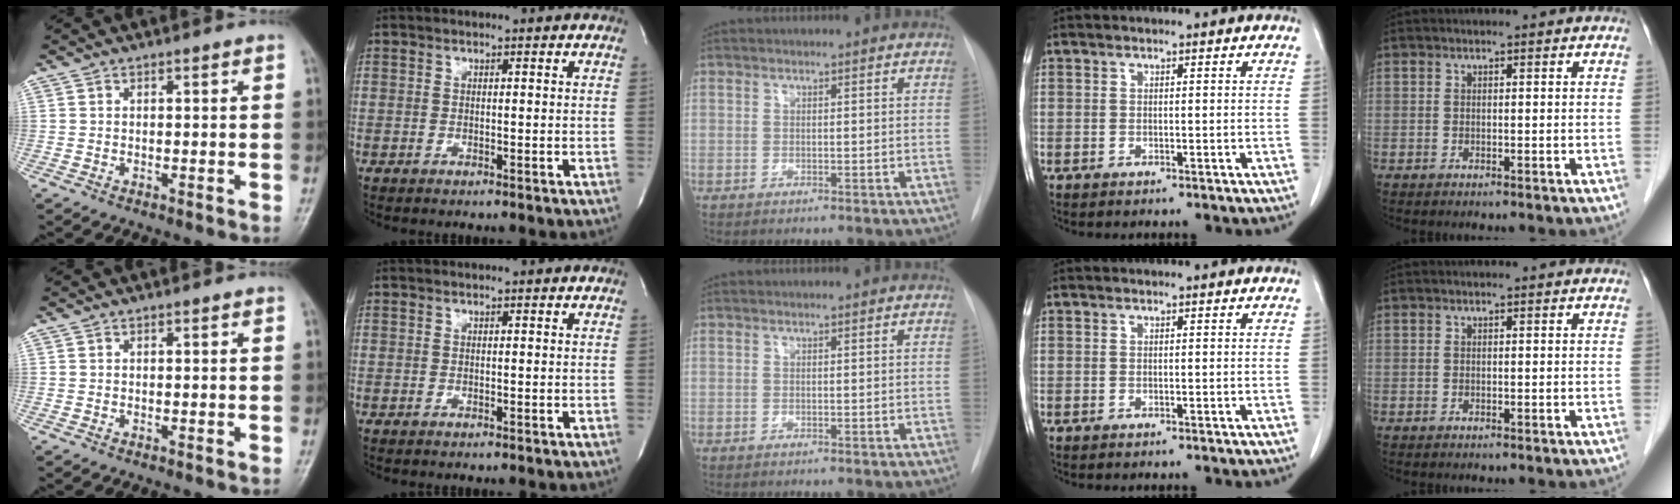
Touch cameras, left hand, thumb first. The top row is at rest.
{}